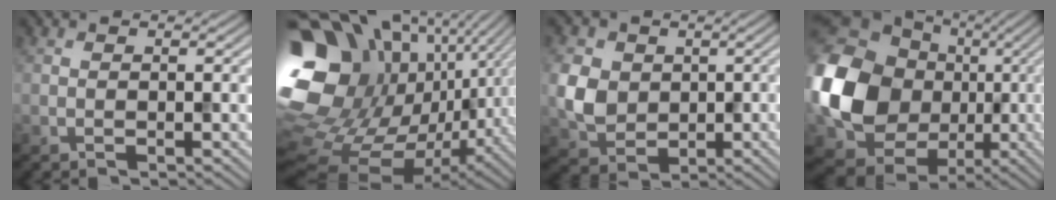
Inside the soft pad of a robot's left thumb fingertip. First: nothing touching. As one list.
[{"total": 19.5, "force": [2.8, 14.6, 12.6], "torque": [-0.287, -0.007, 0.086]}, {"total": 5.6, "force": [0.4, 5.1, 2.3], "torque": [-0.072, -0.006, 0.007]}, {"total": 17.7, "force": [-0.5, 15.4, 8.8], "torque": [-0.230, -0.021, -0.006]}]